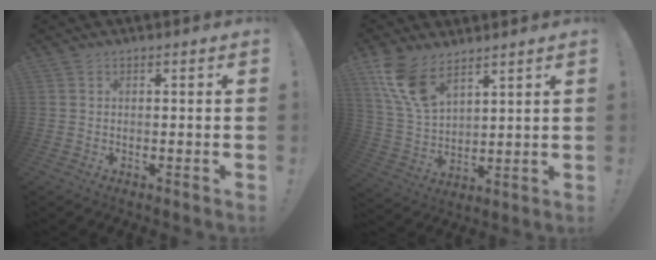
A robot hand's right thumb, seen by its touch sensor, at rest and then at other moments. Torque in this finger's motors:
{"motor_torque": [0.18, 0.22, 0.50, 0.43, 0.20]}